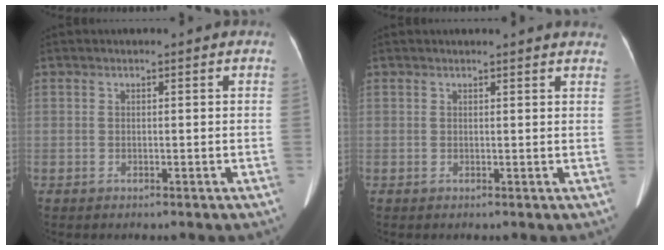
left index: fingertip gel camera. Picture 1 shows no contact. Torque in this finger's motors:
{"motor_torque": [0.13, -0.41, 0.21, 0.06]}